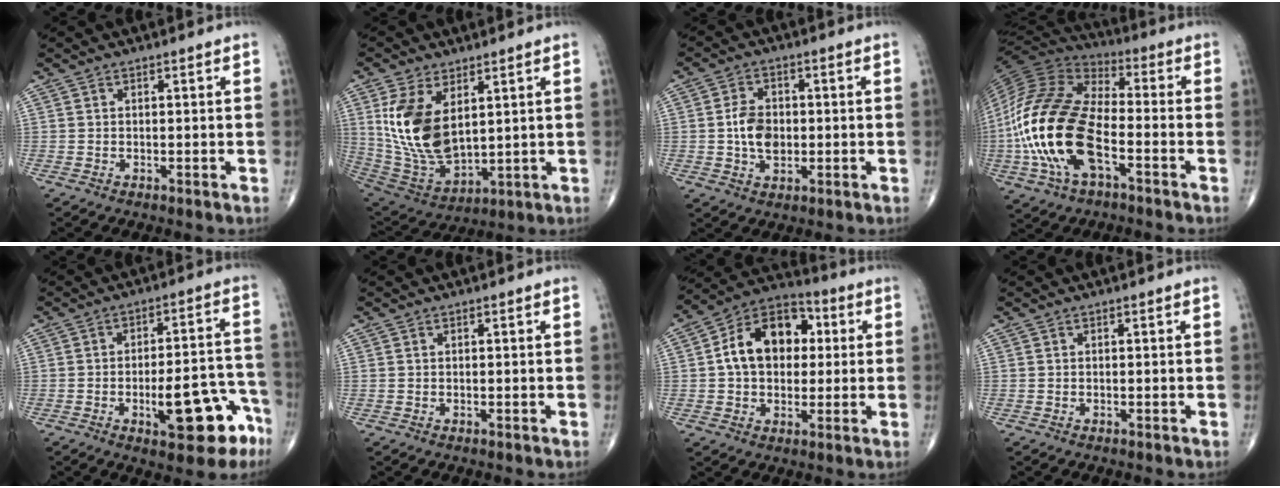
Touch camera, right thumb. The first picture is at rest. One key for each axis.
{"total": 15.6, "fx": 4.3, "fy": 8.6, "fz": 12.4, "tx": -0.232, "ty": -0.023, "tz": 0.105}
{"total": 6.7, "fx": -0.3, "fy": 4.7, "fz": 4.9, "tx": -0.077, "ty": 0.004, "tz": -0.005}
{"total": 23.1, "fx": -5.7, "fy": 11.5, "fz": 19.2, "tx": -0.416, "ty": 0.018, "tz": -0.110}
{"total": 14.1, "fx": -6.5, "fy": 5.2, "fz": 11.4, "tx": -0.125, "ty": 0.049, "tz": -0.081}
{"total": 0.0}
{"total": 15.3, "fx": 2.1, "fy": 10.8, "fz": 10.6, "tx": -0.138, "ty": 0.023, "tz": 0.023}
{"total": 0.0}